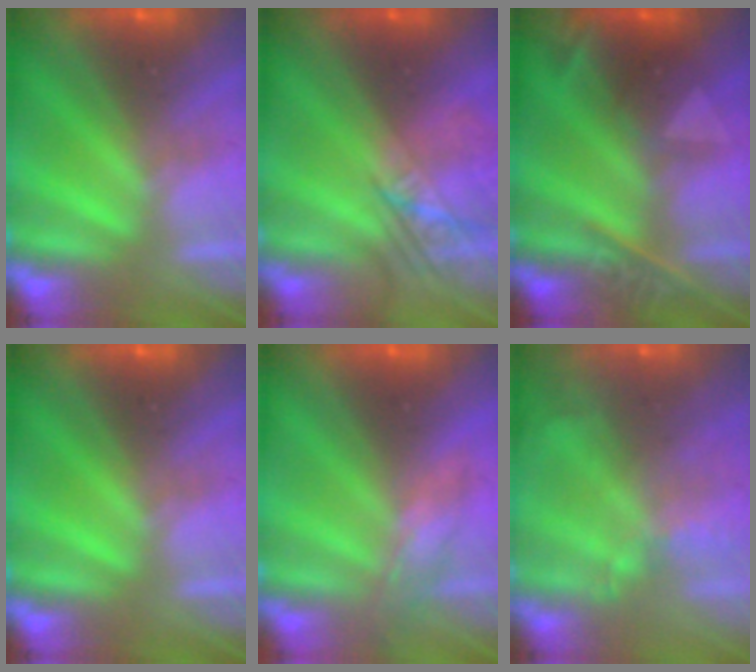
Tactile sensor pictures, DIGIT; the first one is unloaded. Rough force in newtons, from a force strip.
{"total": 2.4}
{"total": 2.4}
{"total": 0.0}
{"total": 2.3}
{"total": 9.1}